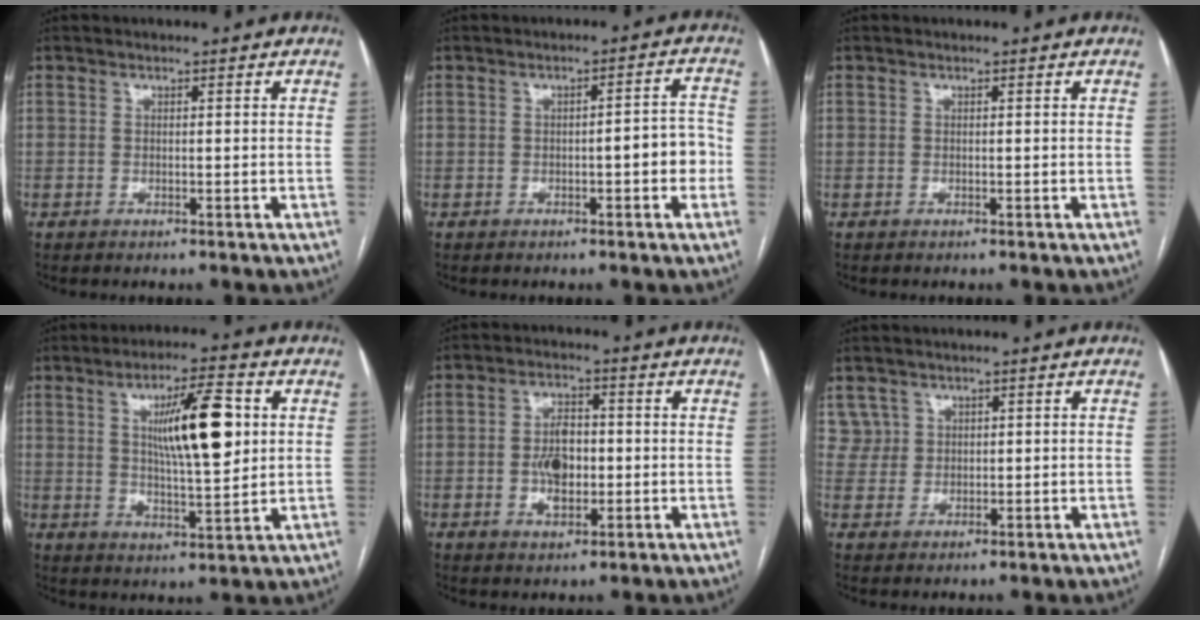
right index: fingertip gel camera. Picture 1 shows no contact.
{"total": 4.8, "force": [-1.3, 1.1, 4.5], "torque": [-0.053, 0.018, -0.015]}
{"total": 0.0}
{"total": 12.4, "force": [3.2, 2.5, 11.7], "torque": [-0.193, 0.004, 0.055]}
{"total": 6.0, "force": [-0.7, 3.4, 4.9], "torque": [-0.092, 0.010, -0.008]}
{"total": 2.9, "force": [1.7, 2.4, -0.4], "torque": [0.022, 0.012, 0.028]}